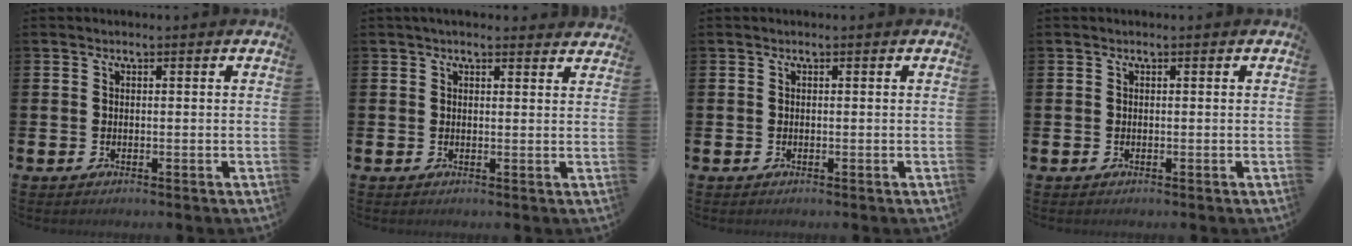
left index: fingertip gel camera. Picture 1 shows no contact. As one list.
[{"total": 2.2, "force": [2.1, 0.4, 0.4], "torque": [-0.010, -0.005, 0.039]}, {"total": 0.0}, {"total": 0.0}]